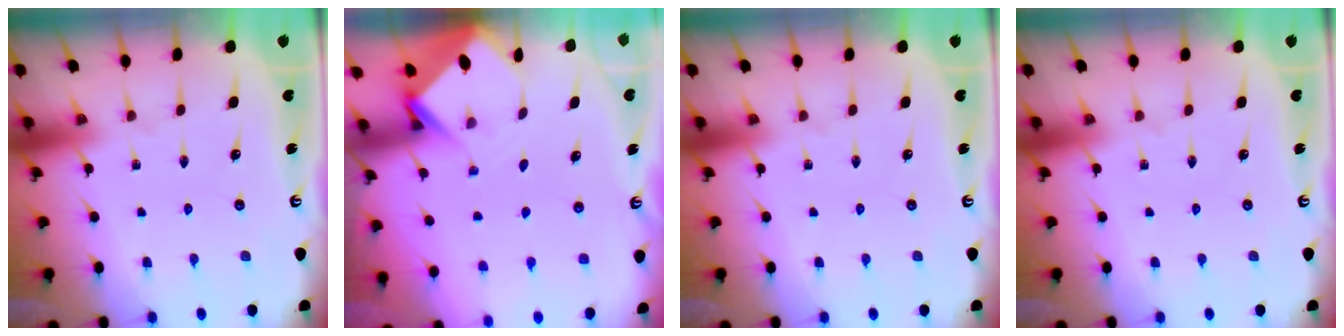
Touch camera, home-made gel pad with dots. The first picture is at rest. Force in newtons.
{"total": 3.5, "press": 3.4, "slide": 0.3}
{"total": 0.0}
{"total": 0.0}